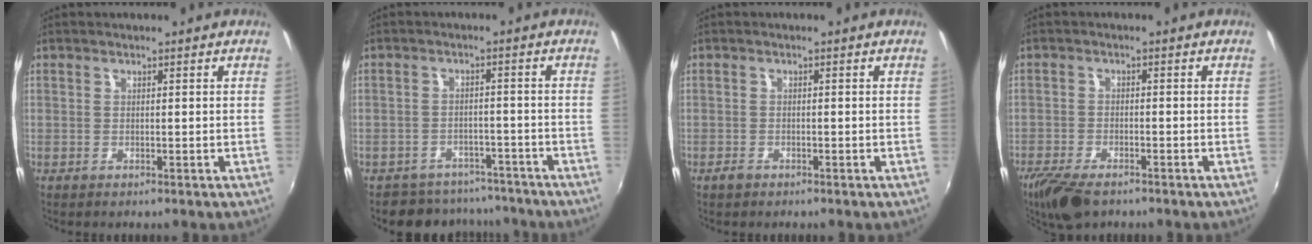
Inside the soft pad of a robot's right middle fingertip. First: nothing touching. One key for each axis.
{"total": 10.5, "fx": -9.1, "fy": 5.0, "fz": 1.8, "tx": -0.050, "ty": 0.017, "tz": -0.116}
{"total": 1.3, "fx": -1.0, "fy": 0.6, "fz": 0.4, "tx": -0.010, "ty": 0.000, "tz": -0.018}
{"total": 8.6, "fx": -6.5, "fy": 3.0, "fz": 4.8, "tx": -0.120, "ty": -0.026, "tz": -0.121}